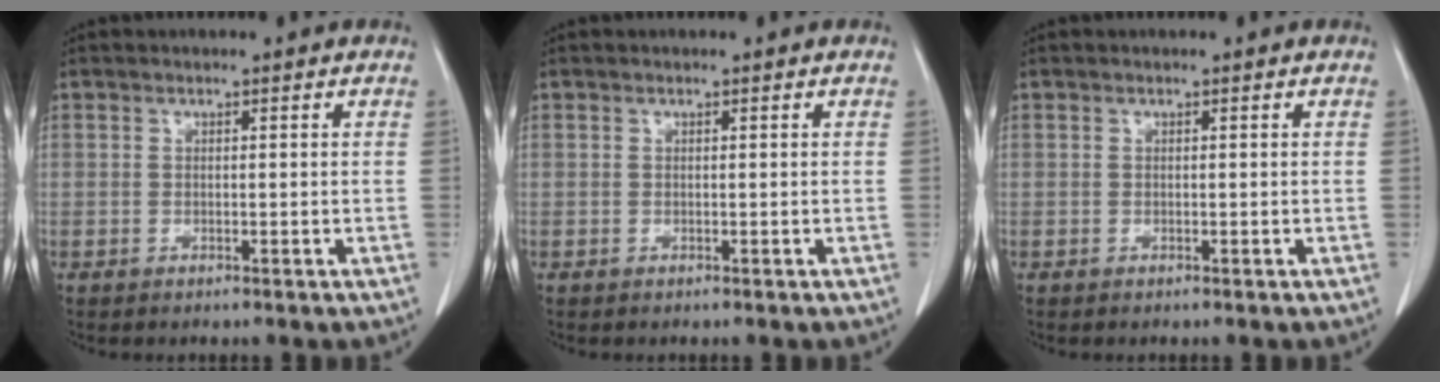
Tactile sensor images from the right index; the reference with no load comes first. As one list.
[{"total": 0.0}, {"total": 0.0}]